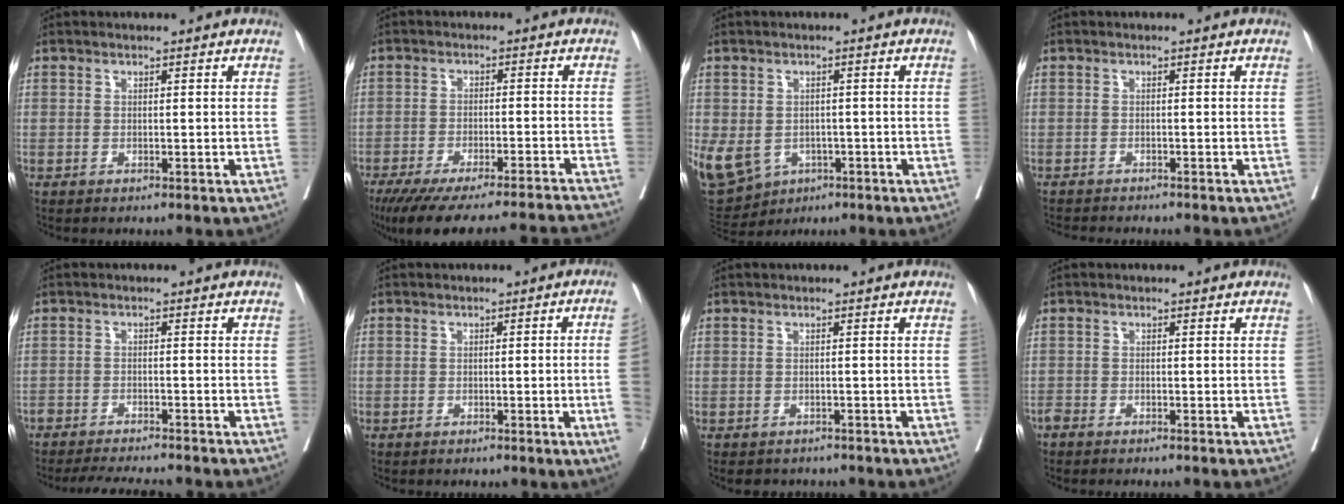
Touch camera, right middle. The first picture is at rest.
{"total": 21.2, "force": [-19.3, 0.5, 8.8], "torque": [-0.105, -0.039, -0.262]}
{"total": 17.8, "force": [-6.3, 14.7, 7.8], "torque": [-0.231, -0.006, -0.076]}
{"total": 4.5, "force": [-4.3, 0.3, 1.4], "torque": [-0.018, -0.011, -0.063]}
{"total": 8.6, "force": [-7.9, 0.7, 3.3], "torque": [-0.038, -0.012, -0.119]}
{"total": 5.0, "force": [-0.9, -1.1, 4.8], "torque": [-0.057, -0.001, -0.013]}
{"total": 3.4, "force": [-3.0, 1.5, 0.3], "torque": [-0.005, 0.000, -0.038]}
{"total": 1.9, "force": [-1.8, 0.1, 0.6], "torque": [-0.013, -0.002, -0.033]}